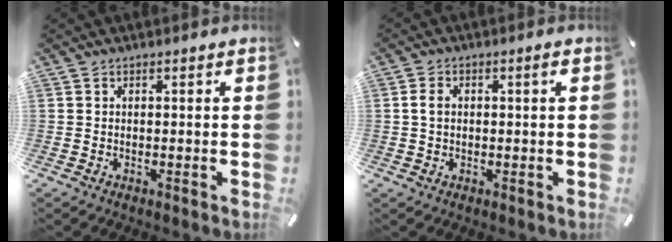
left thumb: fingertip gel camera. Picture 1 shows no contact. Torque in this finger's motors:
{"motor_torque": [0.62, 0.60, 0.11, -0.10, 0.05]}